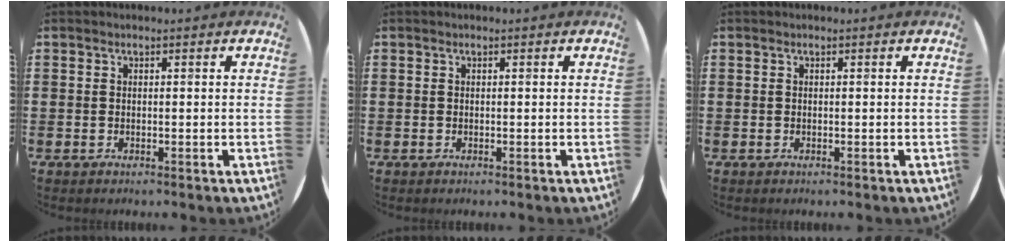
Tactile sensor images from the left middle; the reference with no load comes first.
{"total": 0.0}
{"total": 0.0}